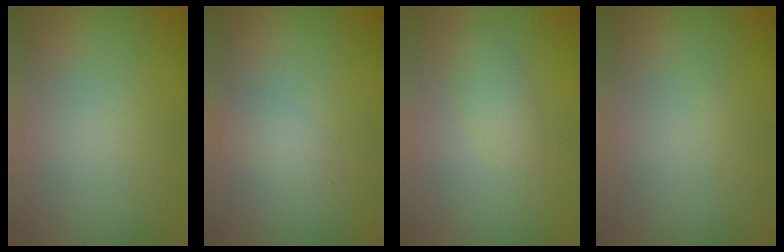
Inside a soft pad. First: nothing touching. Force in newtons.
{"total": 1.5, "press": 1.5, "slide": 0.1}
{"total": 1.8, "press": 1.8, "slide": 0.2}
{"total": 0.0}